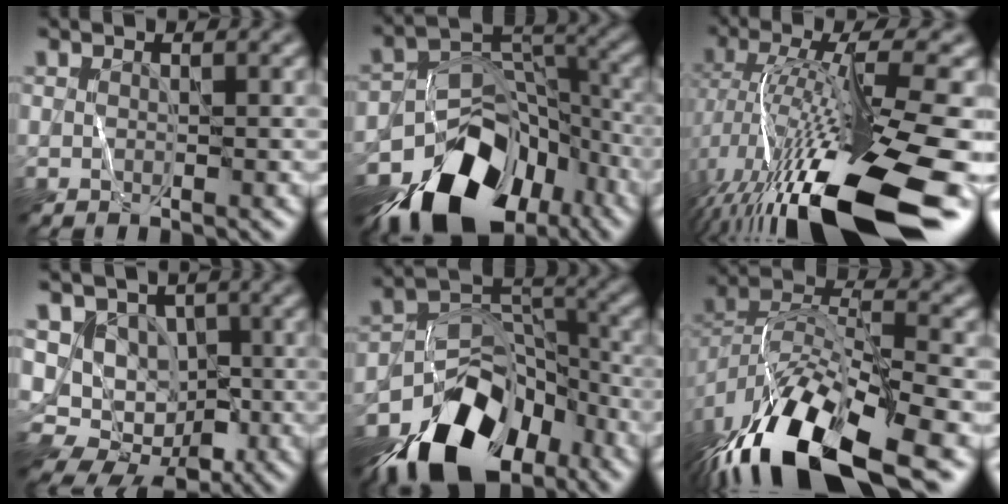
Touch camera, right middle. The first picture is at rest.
{"total": 13.5, "force": [-8.6, 7.7, 7.0], "torque": [-0.120, 0.005, -0.146]}
{"total": 15.2, "force": [-7.2, 3.3, 13.0], "torque": [-0.236, 0.008, -0.117]}
{"total": 7.3, "force": [-0.4, 6.8, 2.7], "torque": [-0.028, 0.013, -0.032]}
{"total": 12.2, "force": [-8.0, 6.4, 6.5], "torque": [-0.103, 0.013, -0.144]}
{"total": 13.7, "force": [-7.9, 5.0, 10.1], "torque": [-0.192, -0.002, -0.144]}